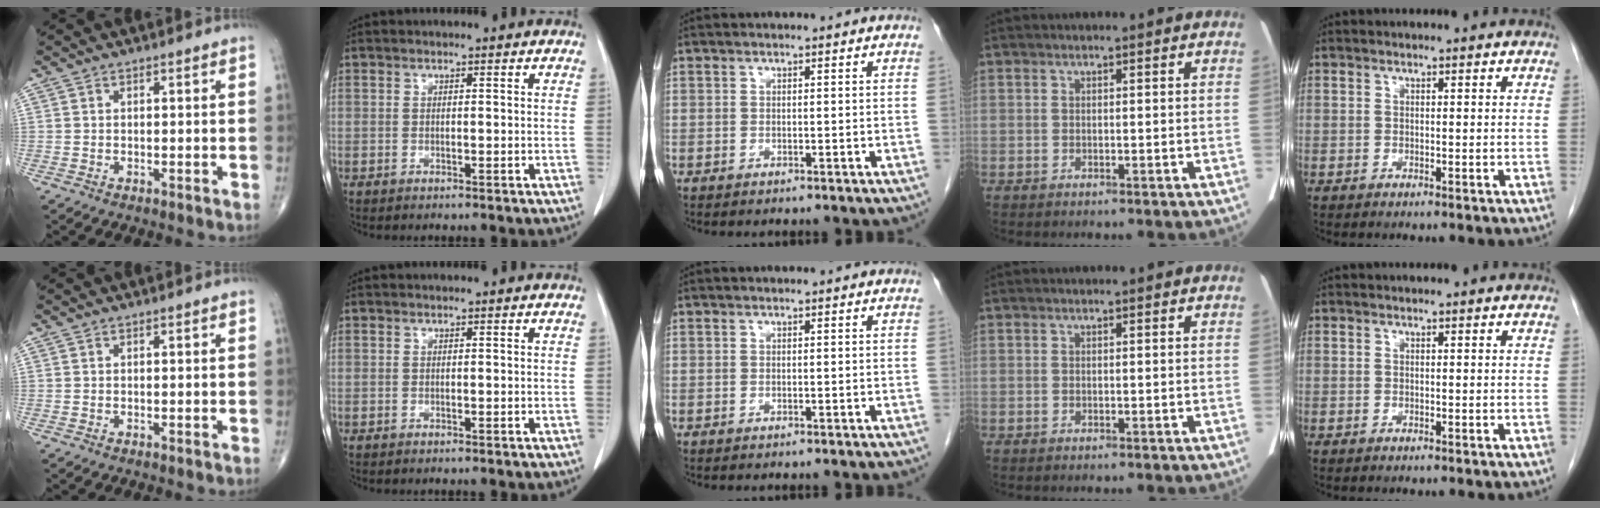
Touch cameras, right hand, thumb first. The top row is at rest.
{}